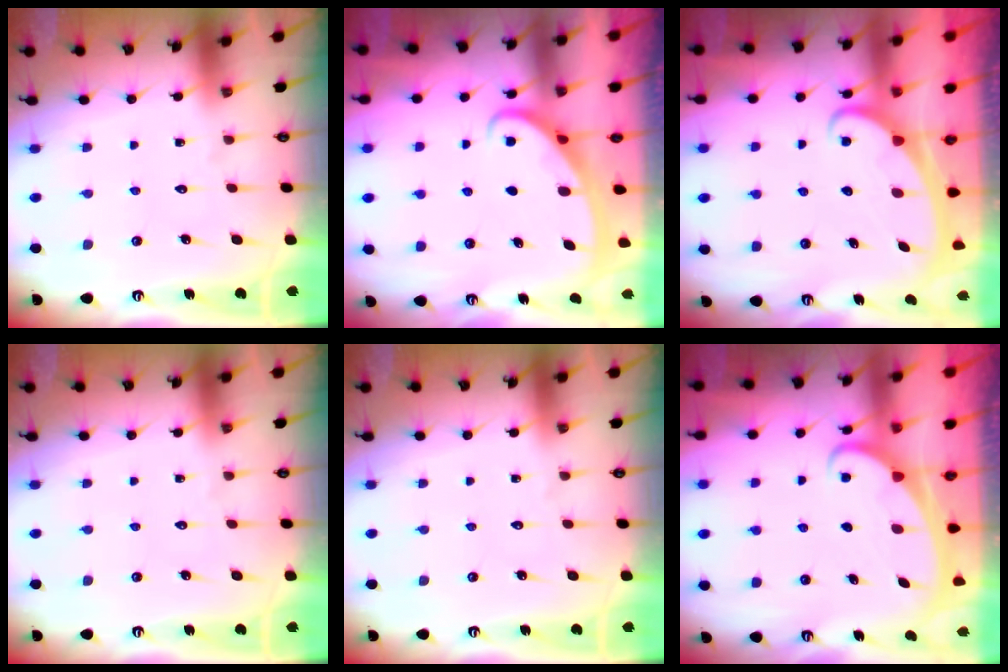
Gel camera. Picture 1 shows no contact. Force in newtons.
{"total": 2.6, "press": 2.5, "slide": 0.4}
{"total": 2.3, "press": 2.3, "slide": 0.4}
{"total": 0.0}
{"total": 0.0}
{"total": 2.4, "press": 2.4, "slide": 0.3}